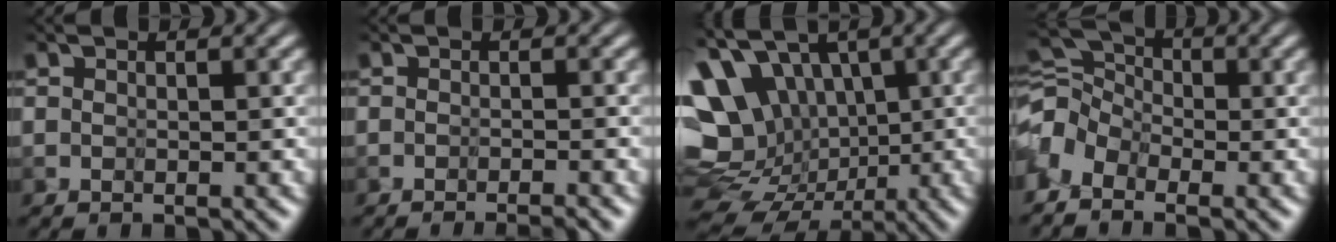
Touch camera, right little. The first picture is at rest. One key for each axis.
{"total": 2.4, "fx": -2.2, "fy": -0.2, "fz": 0.8, "tx": -0.002, "ty": -0.006, "tz": -0.033}
{"total": 12.7, "fx": -0.7, "fy": 9.7, "fz": 8.2, "tx": -0.154, "ty": 0.008, "tz": -0.009}
{"total": 3.6, "fx": -3.3, "fy": 1.2, "fz": 0.9, "tx": -0.033, "ty": 0.011, "tz": -0.084}